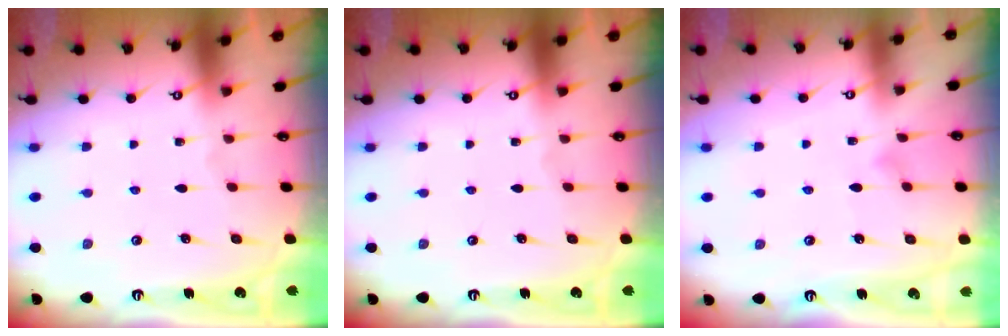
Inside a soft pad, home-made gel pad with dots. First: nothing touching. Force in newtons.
{"total": 0.0}
{"total": 4.8, "press": 4.8, "slide": 0.4}